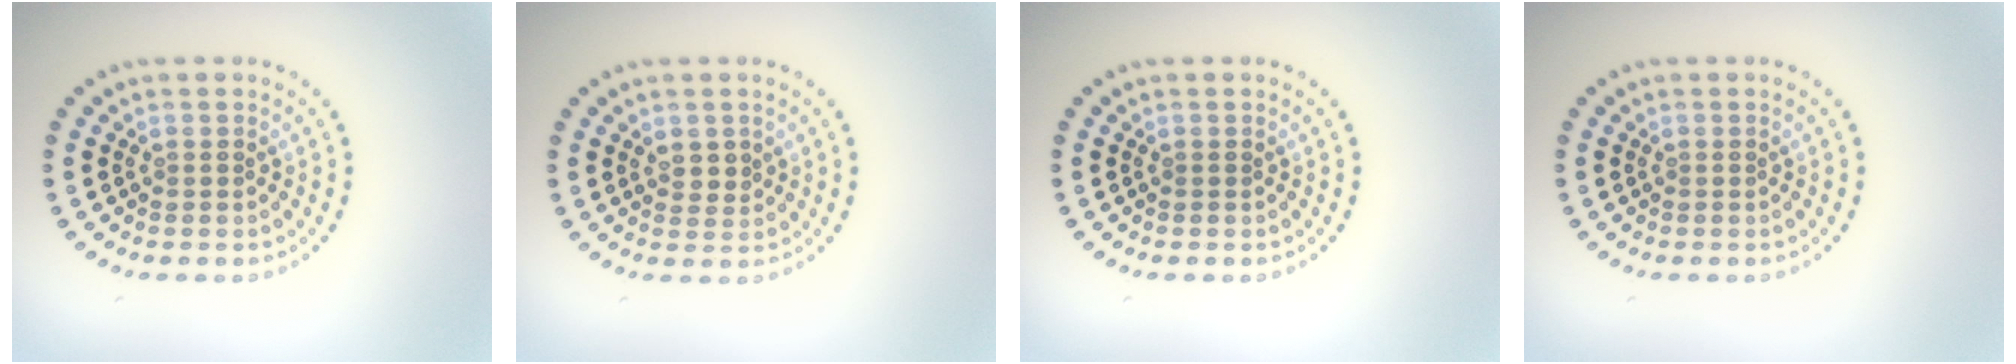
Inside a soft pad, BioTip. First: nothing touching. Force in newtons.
{"total": 1.4, "press": 1.2, "slide": 0.6}
{"total": 0.0}
{"total": 0.0}